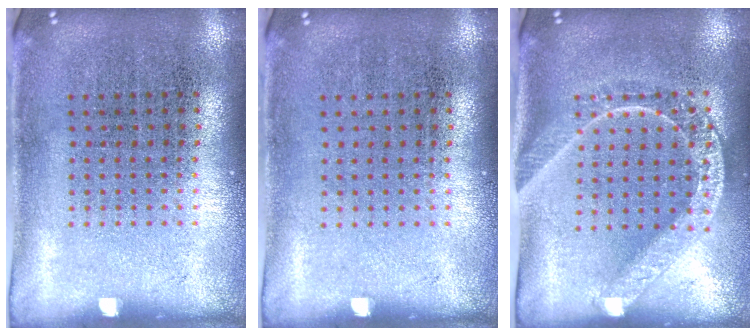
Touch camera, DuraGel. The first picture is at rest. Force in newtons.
{"total": 0.0}
{"total": 1.9, "press": 1.7, "slide": 0.9}